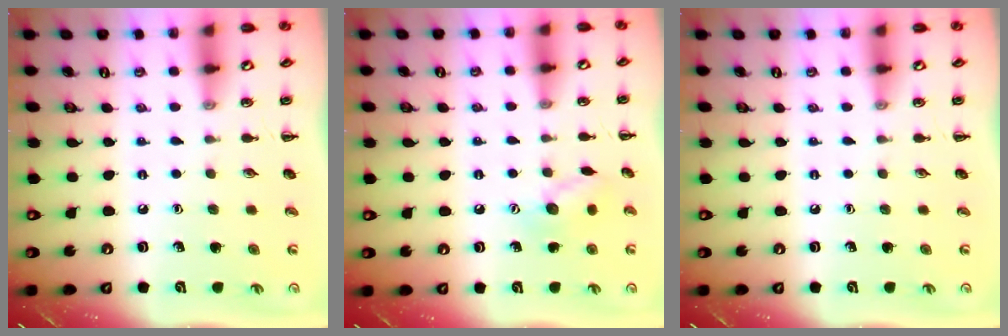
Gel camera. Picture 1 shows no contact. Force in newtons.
{"total": 8.5, "press": 8.4, "slide": 0.9}
{"total": 0.0}